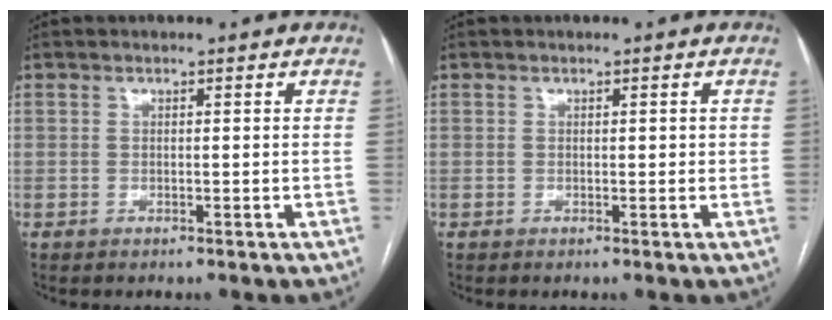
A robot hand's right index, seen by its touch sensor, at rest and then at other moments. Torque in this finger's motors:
{"motor_torque": [-0.21, 0.01, -0.05, 0.00]}